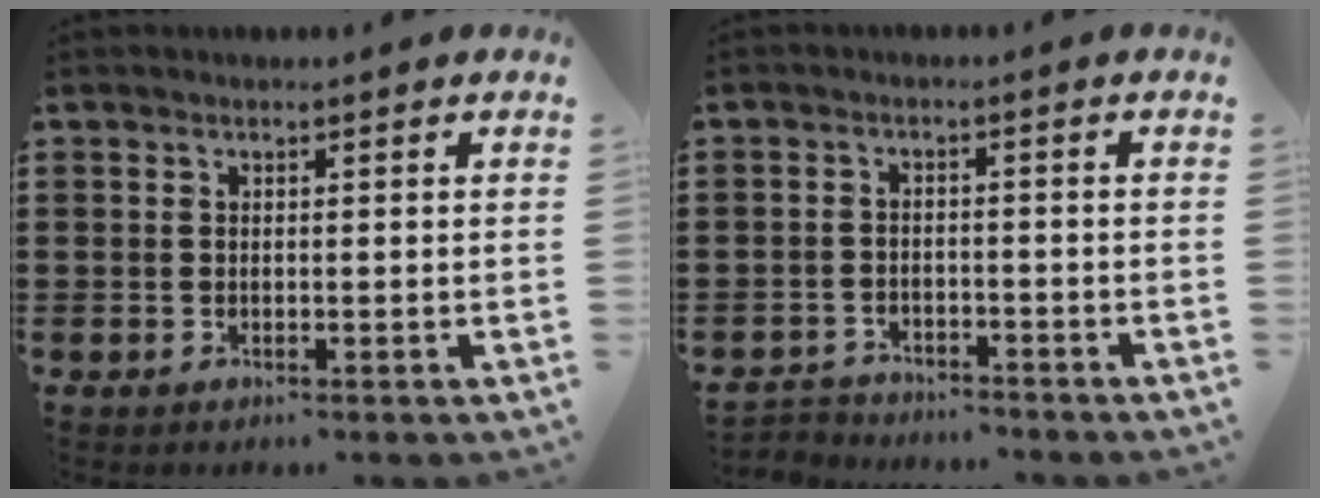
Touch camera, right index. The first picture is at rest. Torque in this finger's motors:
{"motor_torque": [-0.65, 0.12, -1.05, -0.21]}